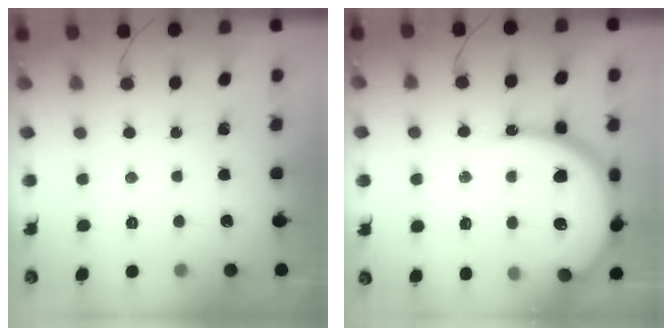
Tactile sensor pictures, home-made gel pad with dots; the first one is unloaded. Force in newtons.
{"total": 20.8, "press": 20.7, "slide": 2.0}